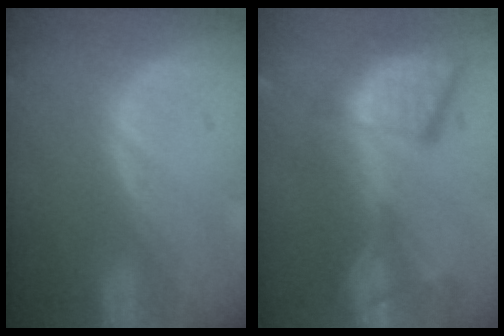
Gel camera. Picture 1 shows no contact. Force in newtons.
{"total": 13.1, "press": 11.3, "slide": 6.6}